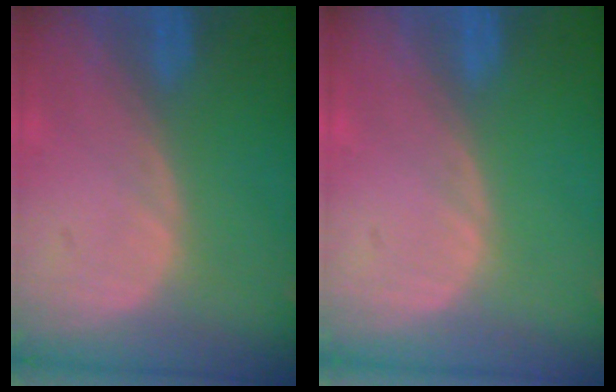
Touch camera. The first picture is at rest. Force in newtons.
{"total": 0.0}